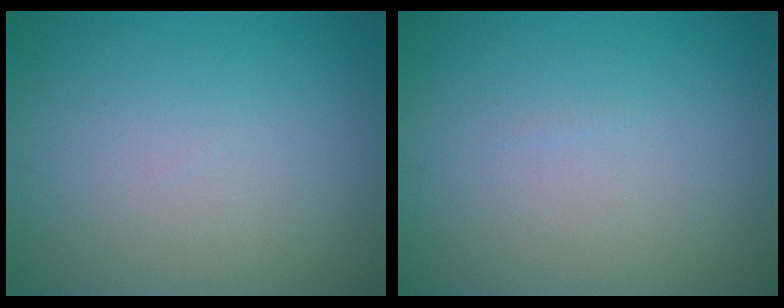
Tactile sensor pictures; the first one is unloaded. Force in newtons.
{"total": 0.0}